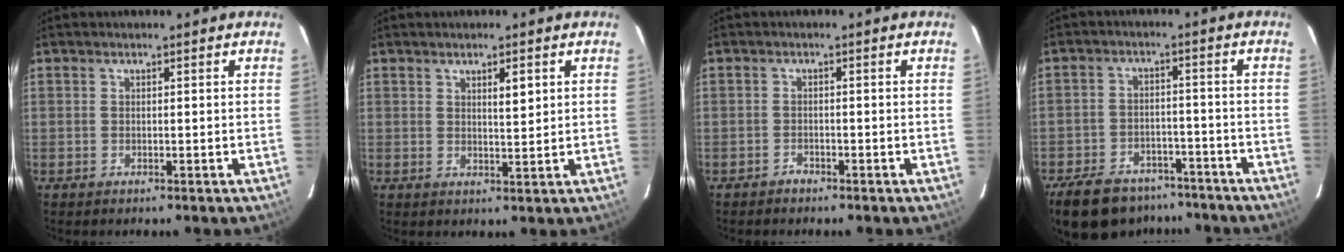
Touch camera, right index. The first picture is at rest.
{"total": 3.2, "force": [1.4, 0.9, 2.7], "torque": [-0.043, 0.002, 0.025]}
{"total": 1.3, "force": [-1.2, 0.5, 0.0], "torque": [-0.003, 0.004, -0.021]}
{"total": 17.8, "force": [-13.6, 8.8, 7.3], "torque": [-0.176, 0.008, -0.194]}